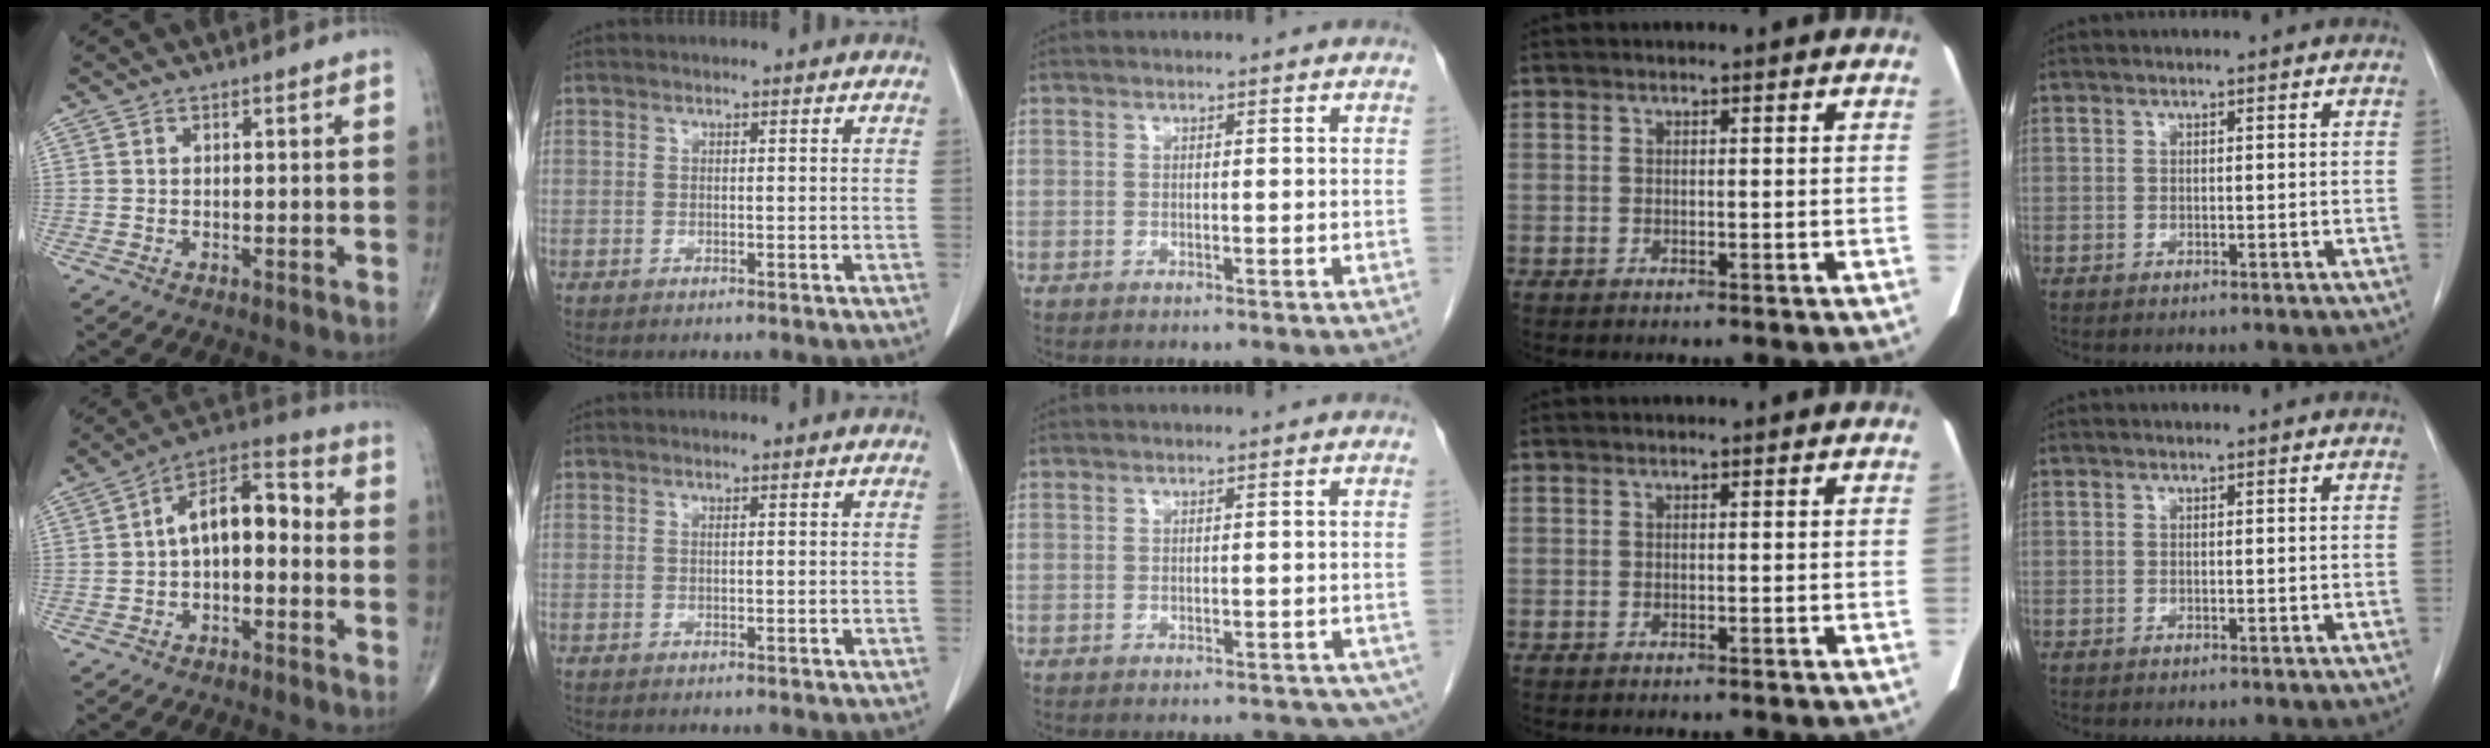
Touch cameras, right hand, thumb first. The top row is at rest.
{"thumb": {"total": 10.6, "force": [-0.9, 5.9, 8.8], "torque": [-0.121, 0.048, -0.028]}, "middle": {"total": 9.8, "force": [-7.3, 4.3, 4.9], "torque": [-0.076, -0.009, -0.074]}}